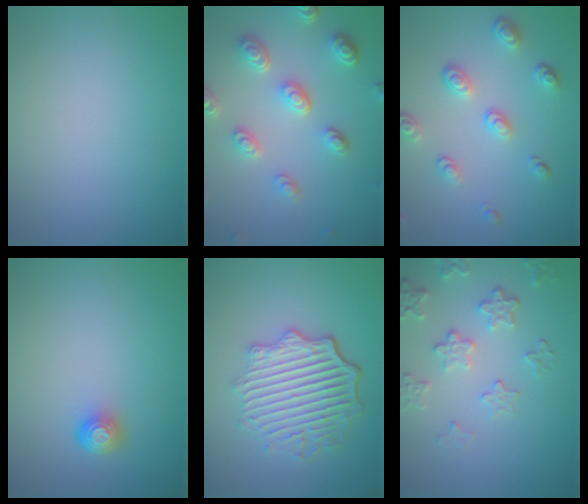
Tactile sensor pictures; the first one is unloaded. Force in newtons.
{"total": 5.3, "press": 3.9, "slide": 3.6}
{"total": 3.2, "press": 2.6, "slide": 1.8}
{"total": 1.7, "press": 1.3, "slide": 1.2}
{"total": 5.9, "press": 4.5, "slide": 3.9}
{"total": 3.1, "press": 2.9, "slide": 1.2}